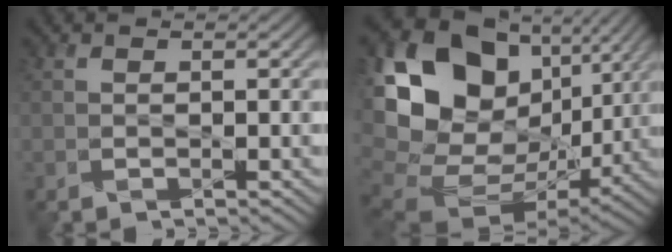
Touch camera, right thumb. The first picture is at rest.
{"total": 19.7, "force": [4.3, 14.7, 12.4], "torque": [-0.271, -0.007, 0.114]}